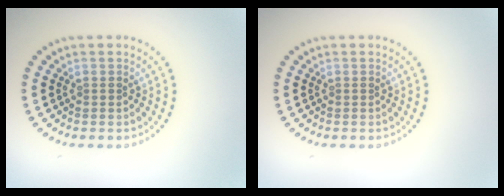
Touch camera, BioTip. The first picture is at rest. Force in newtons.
{"total": 0.0}